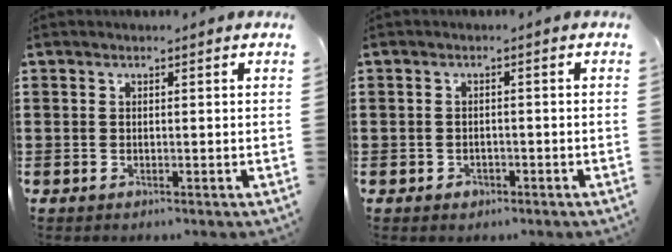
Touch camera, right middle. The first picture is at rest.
{"total": 1.0, "force": [-0.6, 0.8, 0.2], "torque": [-0.007, 0.002, -0.015]}